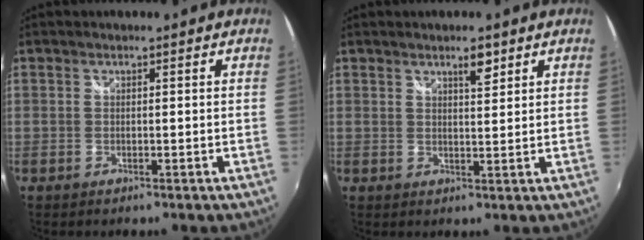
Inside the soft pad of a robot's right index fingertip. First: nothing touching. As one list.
[{"total": 3.0, "force": [2.1, 0.8, 2.1], "torque": [-0.029, 0.004, 0.033]}]